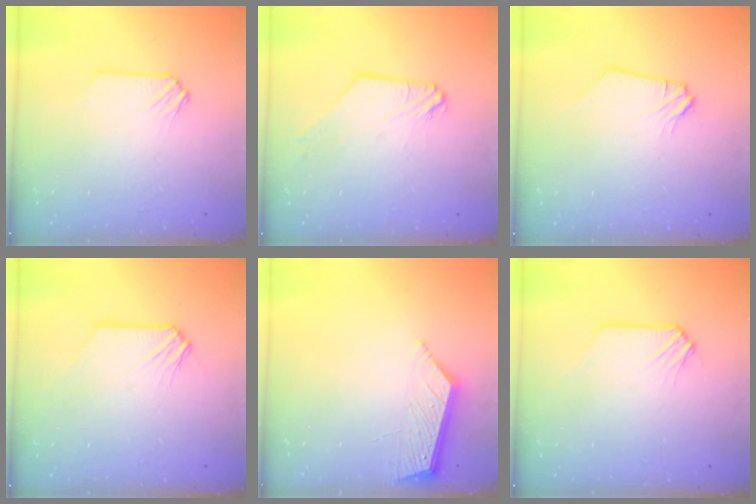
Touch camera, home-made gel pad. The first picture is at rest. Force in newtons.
{"total": 2.5, "press": 2.5, "slide": 0.4}
{"total": 0.0}
{"total": 0.5, "press": 0.5, "slide": 0.1}
{"total": 6.1, "press": 6.1, "slide": 0.4}
{"total": 0.0}